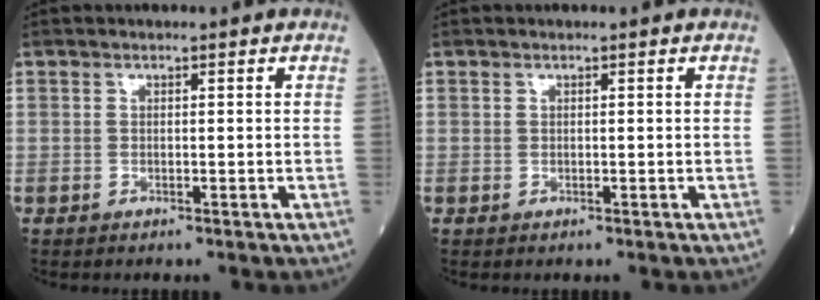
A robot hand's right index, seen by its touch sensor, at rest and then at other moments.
{"total": 0.0}